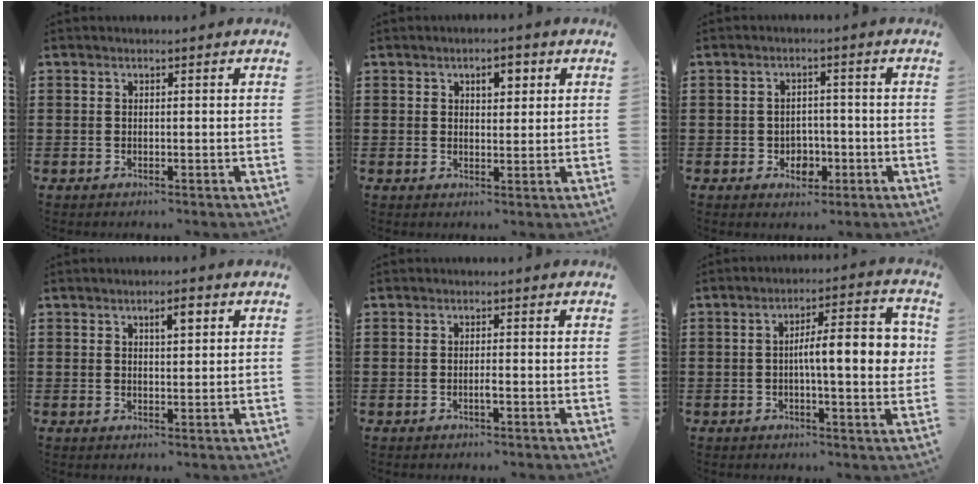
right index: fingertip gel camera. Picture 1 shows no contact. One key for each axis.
{"total": 3.1, "fx": 1.3, "fy": 1.6, "fz": 2.3, "tx": -0.026, "ty": 0.001, "tz": 0.015}
{"total": 3.0, "fx": -1.2, "fy": 2.4, "fz": 1.4, "tx": -0.025, "ty": 0.000, "tz": -0.027}
{"total": 2.8, "fx": 1.2, "fy": 0.9, "fz": 2.4, "tx": -0.033, "ty": 0.001, "tz": 0.015}
{"total": 1.1, "fx": -0.5, "fy": 0.1, "fz": 1.0, "tx": -0.020, "ty": -0.002, "tz": -0.009}
{"total": 9.7, "fx": 0.4, "fy": 2.4, "fz": 9.4, "tx": -0.143, "ty": 0.000, "tz": 0.000}